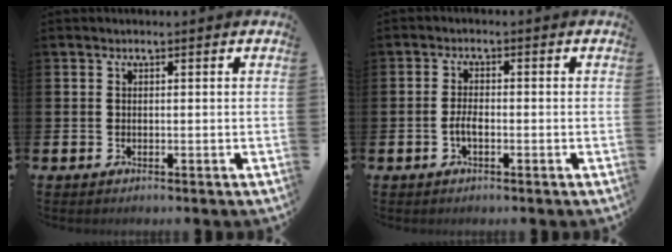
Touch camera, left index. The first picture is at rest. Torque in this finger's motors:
{"motor_torque": [0.40, 0.18, 0.05, 0.11]}